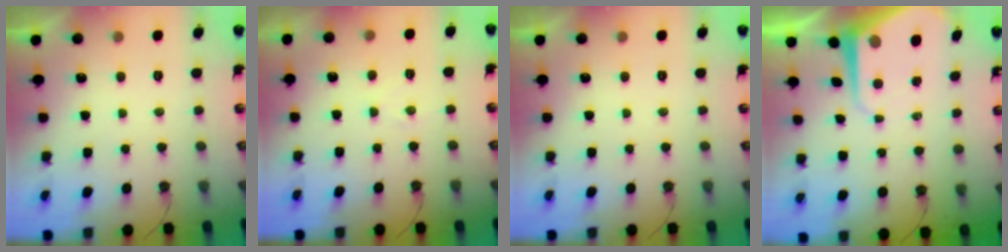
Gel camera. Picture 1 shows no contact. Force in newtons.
{"total": 3.1, "press": 3.1, "slide": 0.5}
{"total": 0.0}
{"total": 7.8, "press": 7.7, "slide": 0.7}